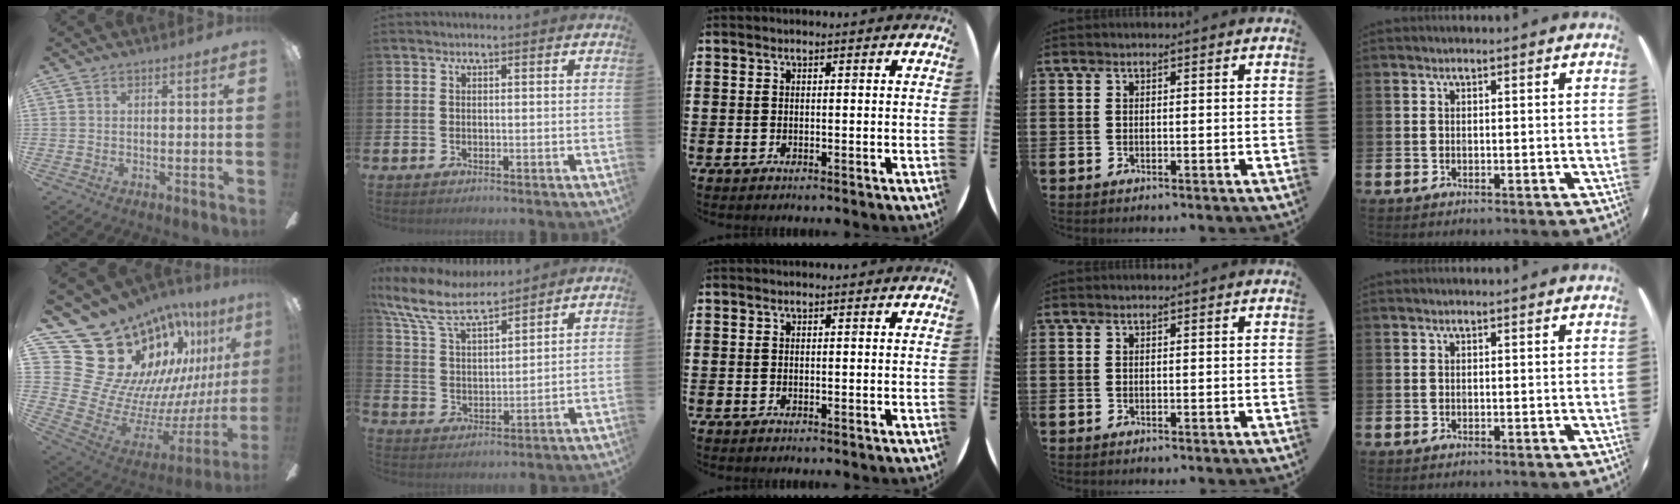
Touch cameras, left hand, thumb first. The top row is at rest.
{"thumb": {"total": 23.0, "force": [15.6, 14.2, 9.2], "torque": [-0.131, -0.178, 0.342]}, "index": {"total": 8.6, "force": [7.7, 2.2, 3.3], "torque": [-0.096, -0.041, 0.135]}}